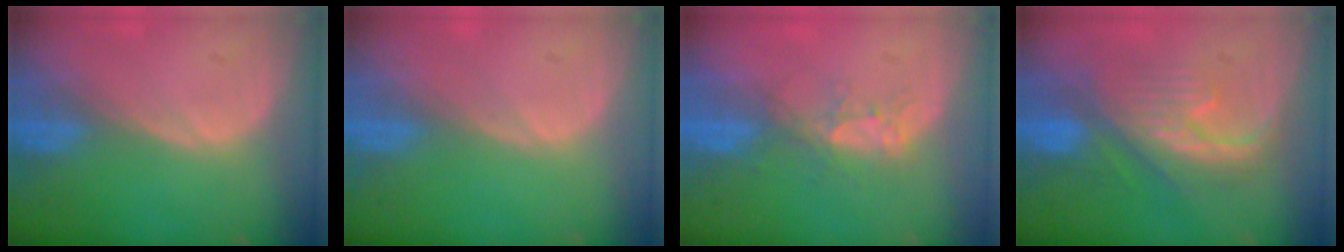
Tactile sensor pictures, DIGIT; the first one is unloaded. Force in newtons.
{"total": 0.0}
{"total": 4.0, "press": 3.5, "slide": 1.9}
{"total": 8.0, "press": 7.9, "slide": 1.2}